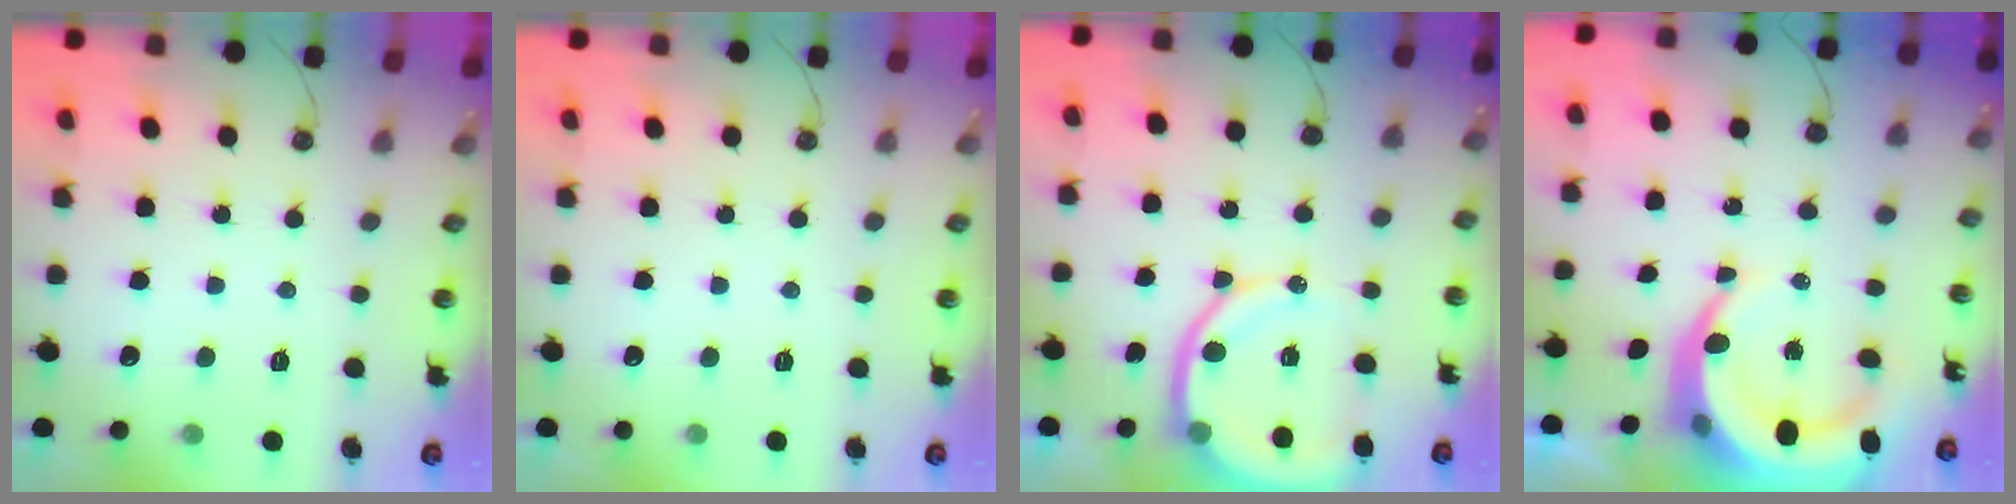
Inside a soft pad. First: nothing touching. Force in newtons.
{"total": 0.0}
{"total": 11.2, "press": 11.1, "slide": 1.4}
{"total": 12.2, "press": 12.0, "slide": 2.3}